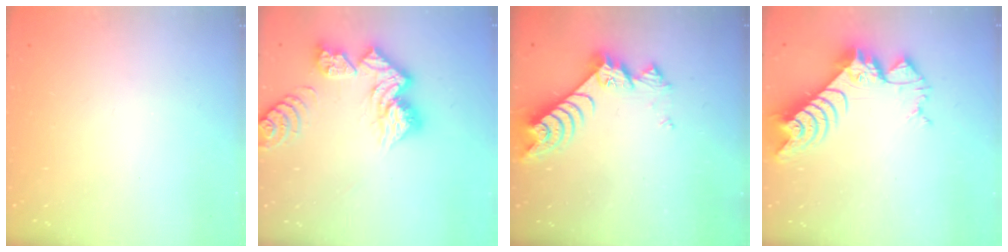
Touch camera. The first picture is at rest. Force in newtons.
{"total": 15.7, "press": 15.6, "slide": 1.7}
{"total": 7.9, "press": 7.9, "slide": 0.7}
{"total": 10.6, "press": 10.6, "slide": 0.9}